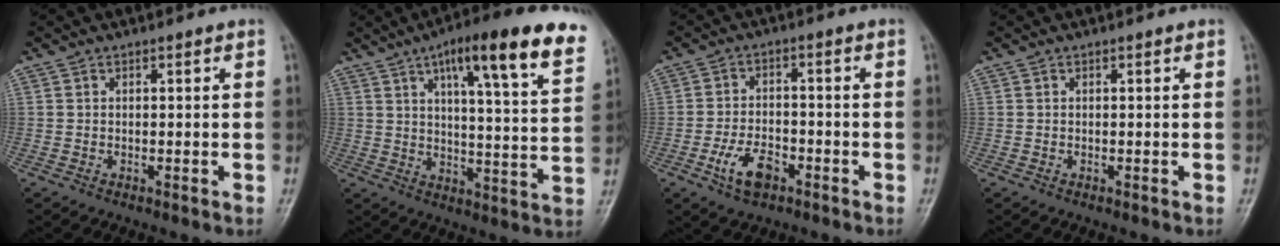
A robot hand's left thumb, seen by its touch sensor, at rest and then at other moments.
{"total": 21.3, "force": [12.2, 6.2, 16.3], "torque": [-0.191, -0.026, 0.154]}
{"total": 6.7, "force": [-3.3, 3.7, 4.5], "torque": [-0.078, 0.019, -0.059]}
{"total": 0.0}